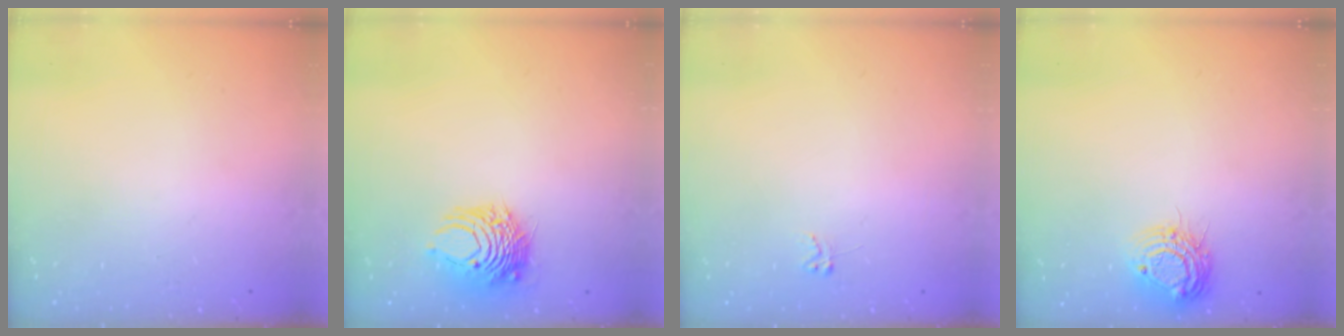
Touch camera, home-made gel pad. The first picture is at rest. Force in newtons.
{"total": 8.4, "press": 8.4, "slide": 0.3}
{"total": 2.6, "press": 2.6, "slide": 0.4}
{"total": 11.0, "press": 11.0, "slide": 1.0}